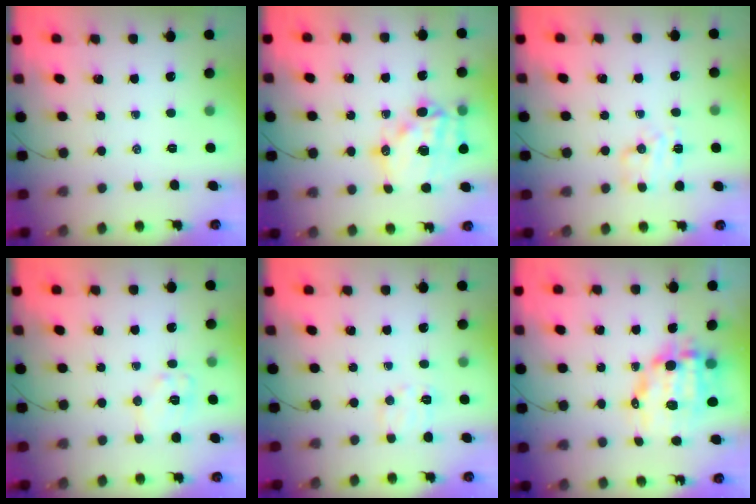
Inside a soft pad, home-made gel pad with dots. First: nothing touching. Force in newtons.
{"total": 16.8, "press": 16.4, "slide": 3.4}
{"total": 6.0, "press": 5.9, "slide": 1.0}
{"total": 7.8, "press": 7.8, "slide": 0.4}
{"total": 6.9, "press": 6.9, "slide": 1.0}
{"total": 11.9, "press": 11.6, "slide": 2.7}